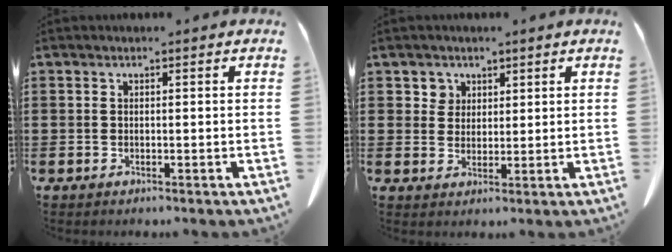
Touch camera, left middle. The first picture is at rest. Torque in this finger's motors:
{"motor_torque": [-0.06, 0.09, 0.00, 0.01]}